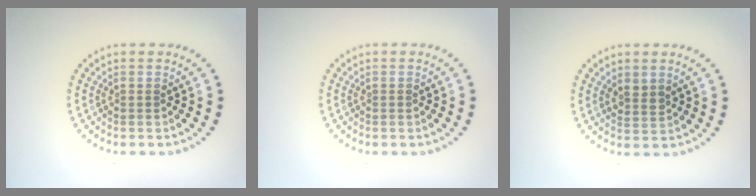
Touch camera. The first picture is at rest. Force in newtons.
{"total": 0.0}
{"total": 1.4, "press": 1.1, "slide": 0.8}